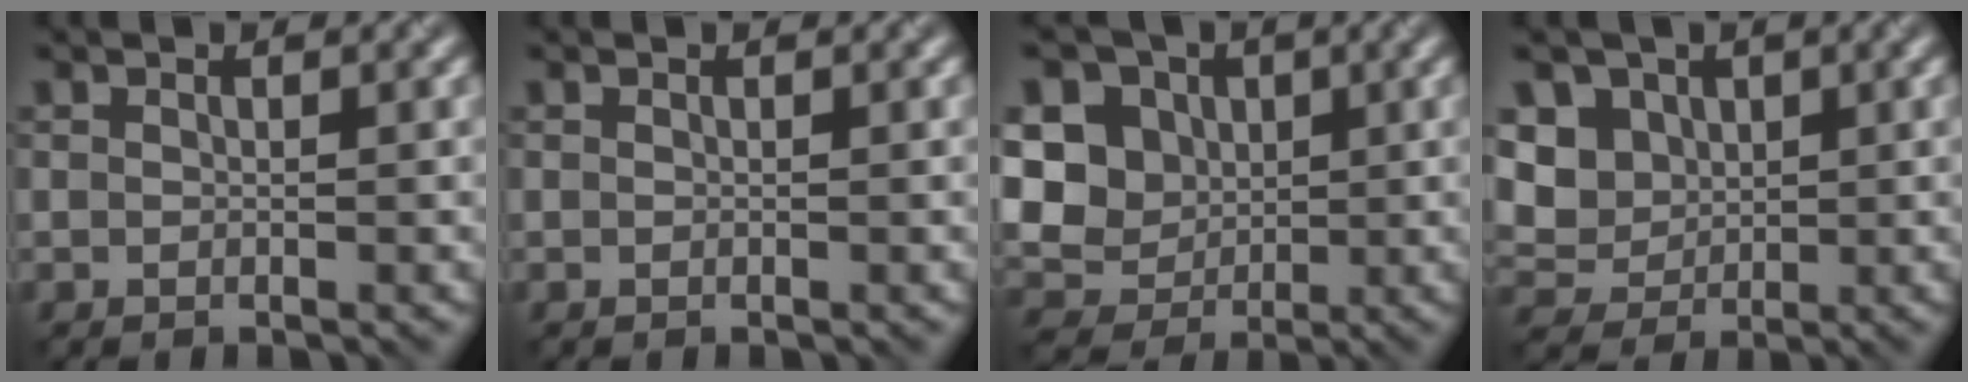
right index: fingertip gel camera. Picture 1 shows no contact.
{"total": 0.0}
{"total": 10.5, "force": [2.4, 9.0, 4.9], "torque": [-0.110, 0.017, 0.031]}
{"total": 6.4, "force": [2.0, 5.3, 2.9], "torque": [-0.070, 0.014, 0.030]}